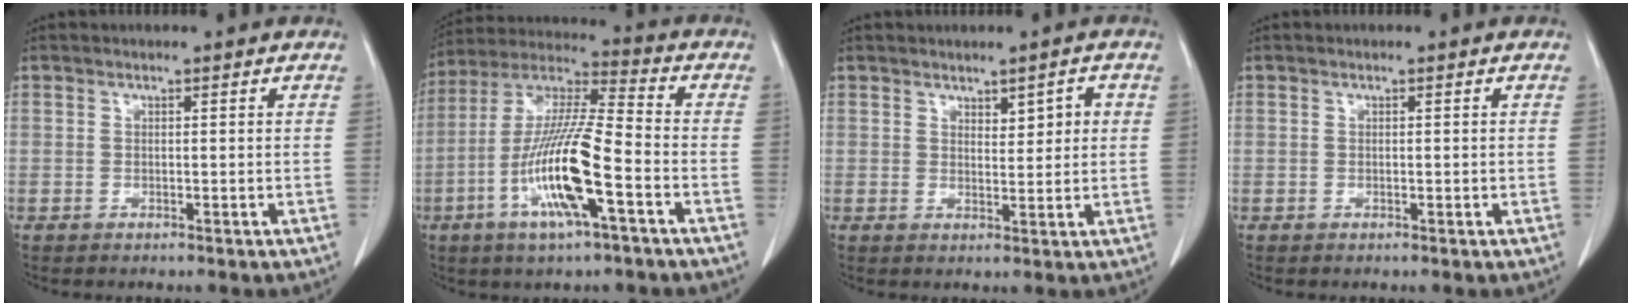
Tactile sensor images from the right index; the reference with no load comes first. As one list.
[{"total": 15.6, "force": [-5.0, 1.3, 14.7], "torque": [-0.291, -0.006, -0.095]}, {"total": 3.2, "force": [1.3, 1.1, 2.7], "torque": [-0.041, 0.003, 0.025]}, {"total": 0.0}]